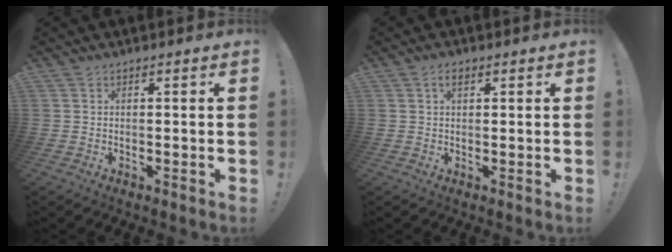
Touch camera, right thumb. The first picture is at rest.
{"total": 2.1, "force": [1.1, 1.1, 1.4], "torque": [-0.017, 0.001, 0.016]}